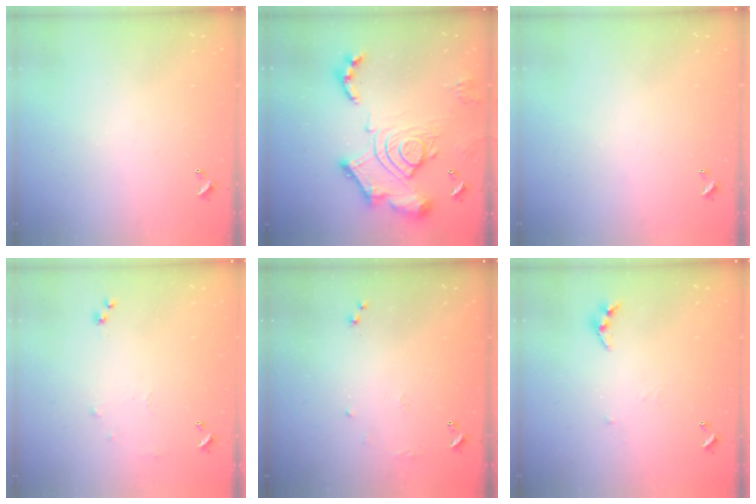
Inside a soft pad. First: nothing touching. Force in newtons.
{"total": 21.5, "press": 21.4, "slide": 2.5}
{"total": 0.0}
{"total": 6.0, "press": 5.9, "slide": 1.0}
{"total": 6.4, "press": 6.3, "slide": 1.0}
{"total": 3.4, "press": 3.4, "slide": 0.4}